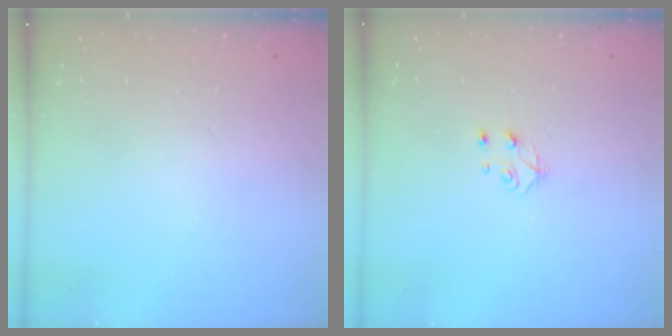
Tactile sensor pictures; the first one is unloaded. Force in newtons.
{"total": 4.9, "press": 4.8, "slide": 0.6}